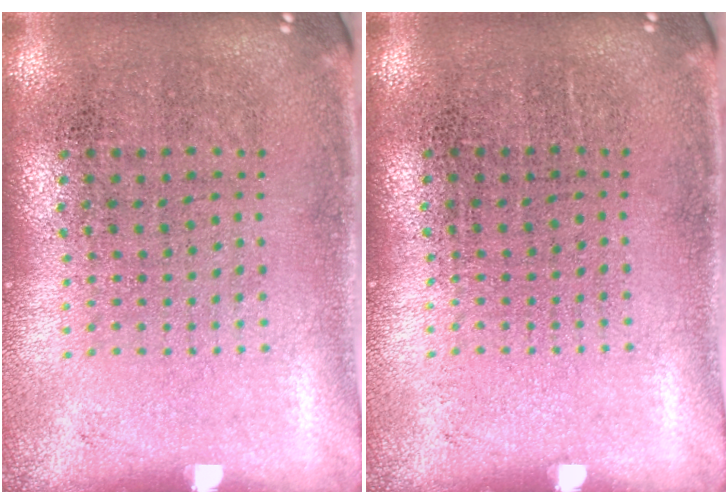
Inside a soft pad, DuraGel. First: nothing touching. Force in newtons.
{"total": 0.0}